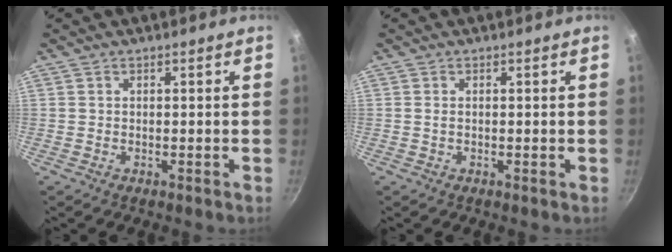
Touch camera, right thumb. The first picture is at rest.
{"total": 0.6, "force": [0.1, 0.1, 0.5], "torque": [-0.012, -0.001, 0.000]}